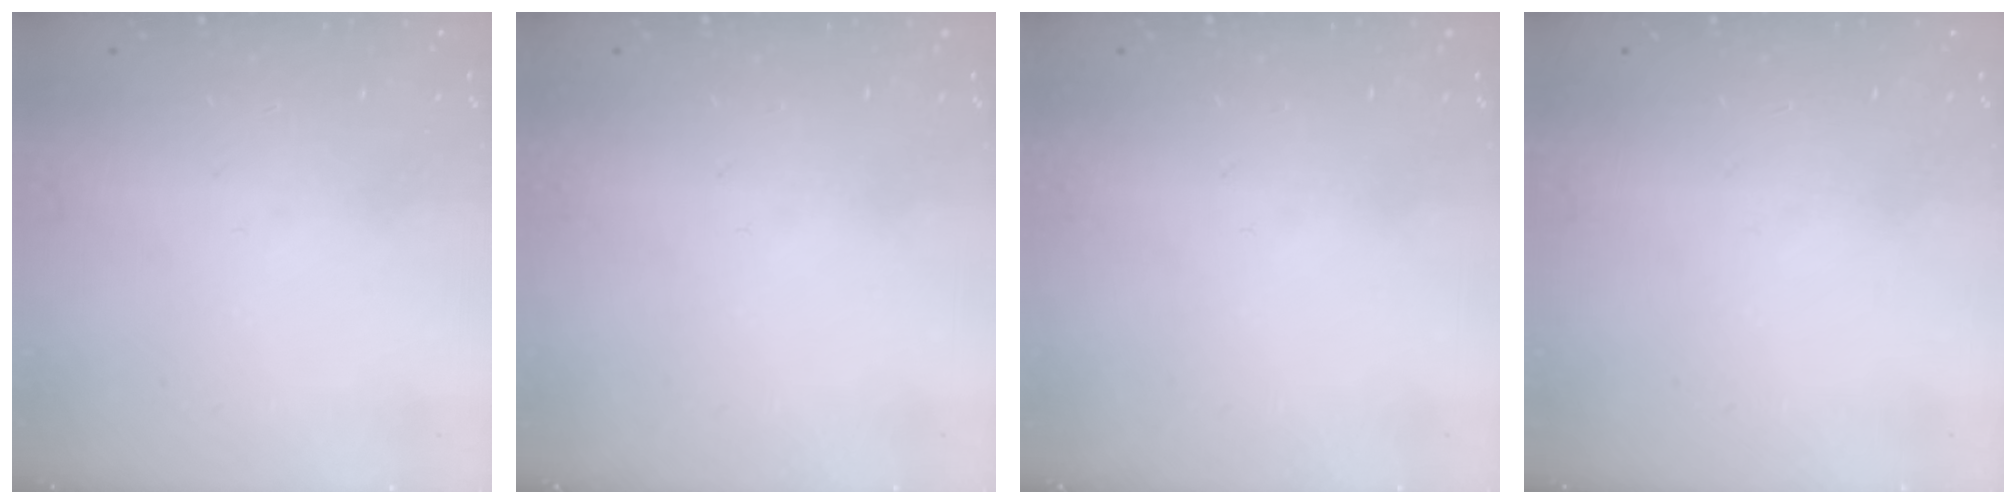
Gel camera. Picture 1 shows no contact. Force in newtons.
{"total": 0.0}
{"total": 0.0}
{"total": 0.0}